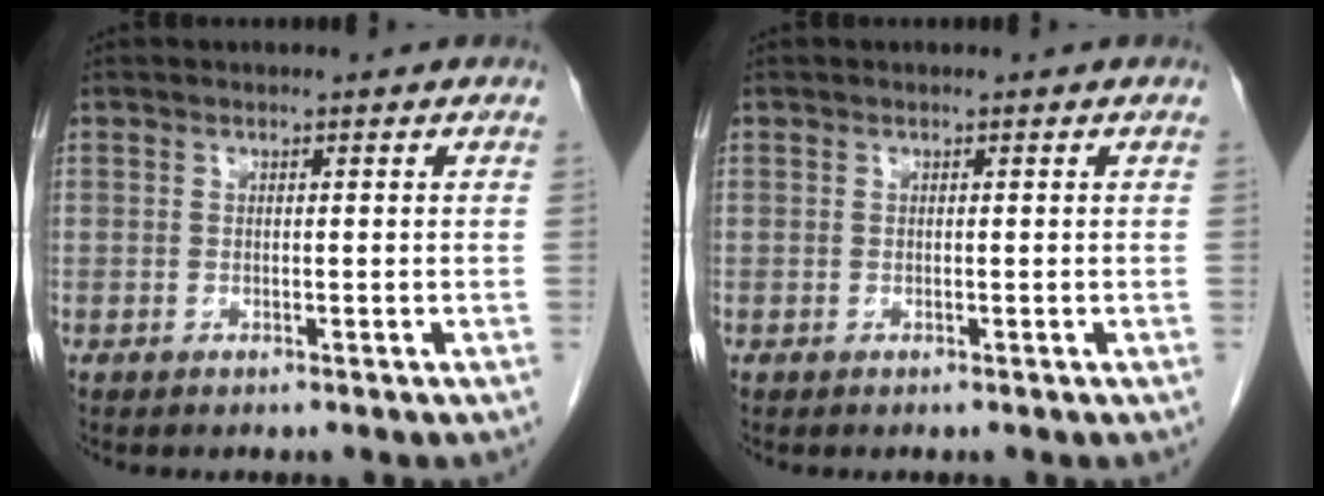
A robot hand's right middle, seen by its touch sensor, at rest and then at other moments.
{"total": 0.0}